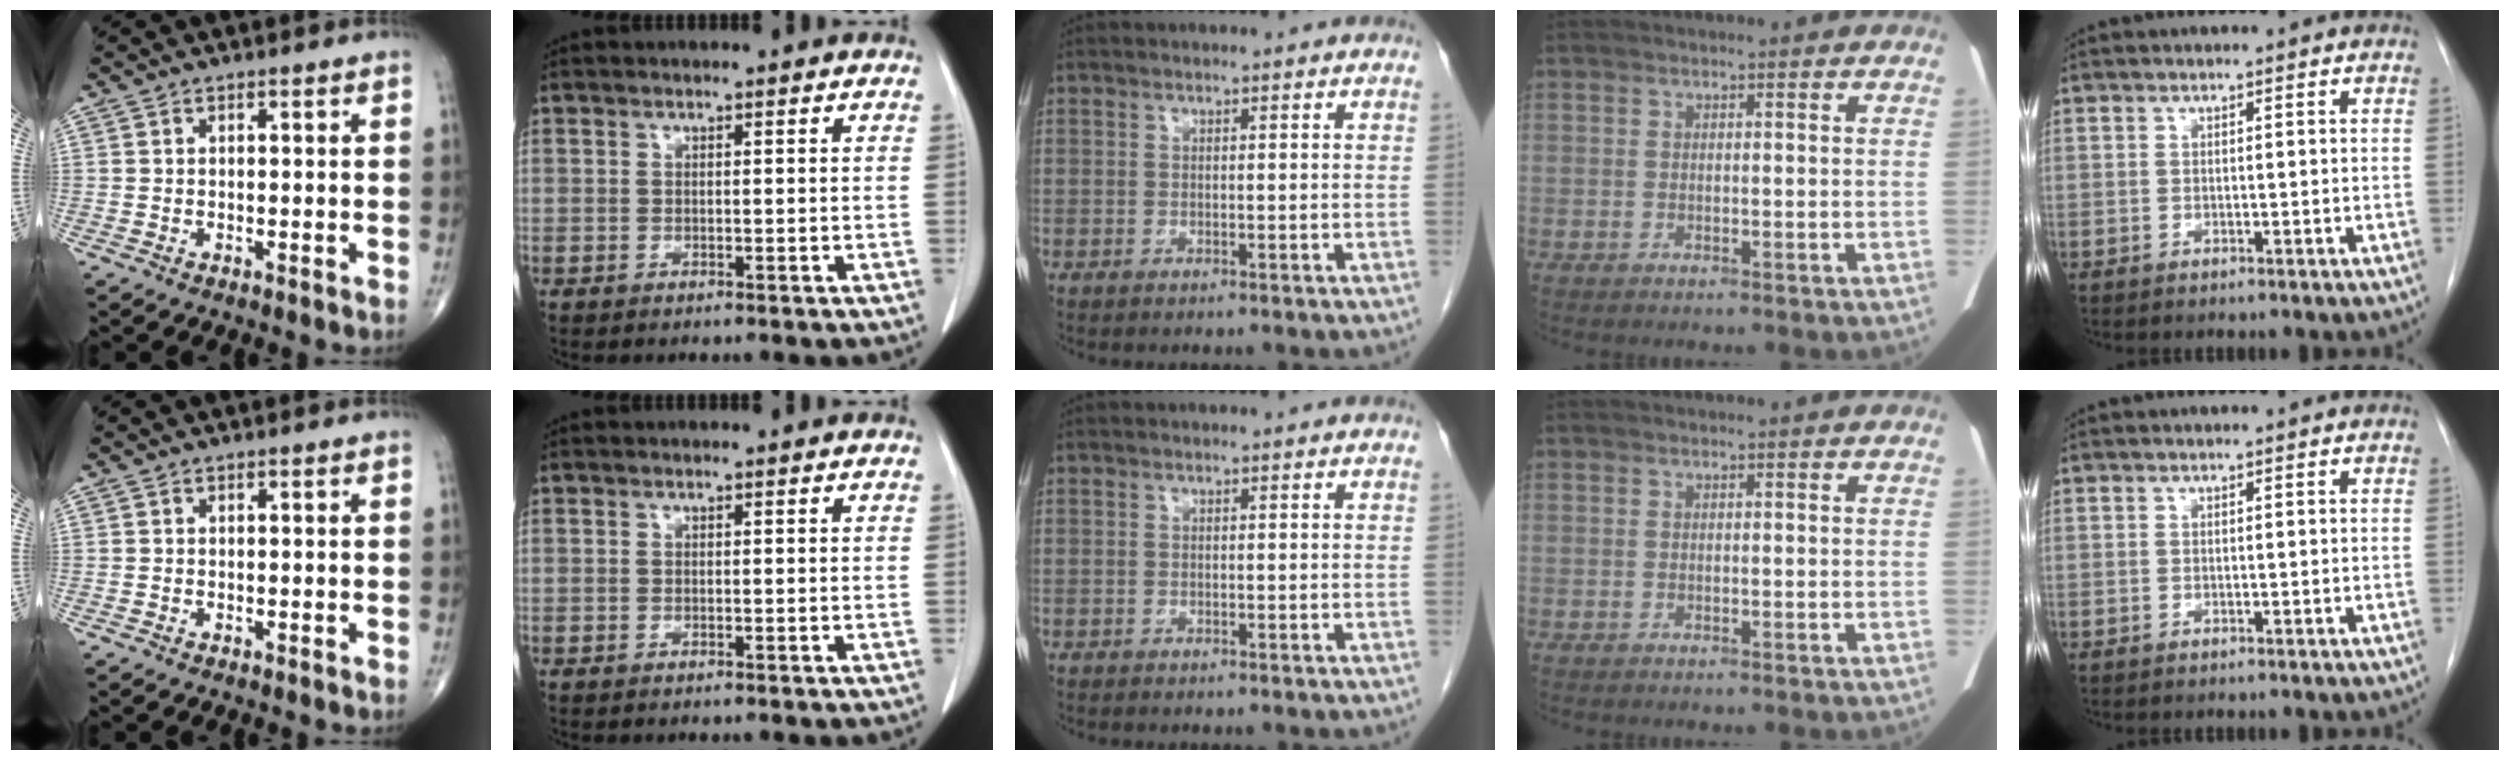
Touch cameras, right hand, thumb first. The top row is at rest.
{}